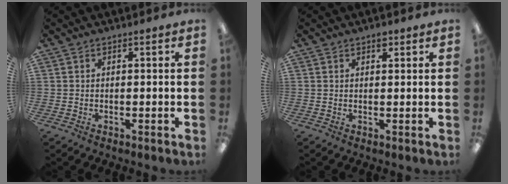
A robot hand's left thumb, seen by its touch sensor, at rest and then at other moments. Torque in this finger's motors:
{"motor_torque": [0.20, 0.21, 0.51, -0.08, 0.00]}